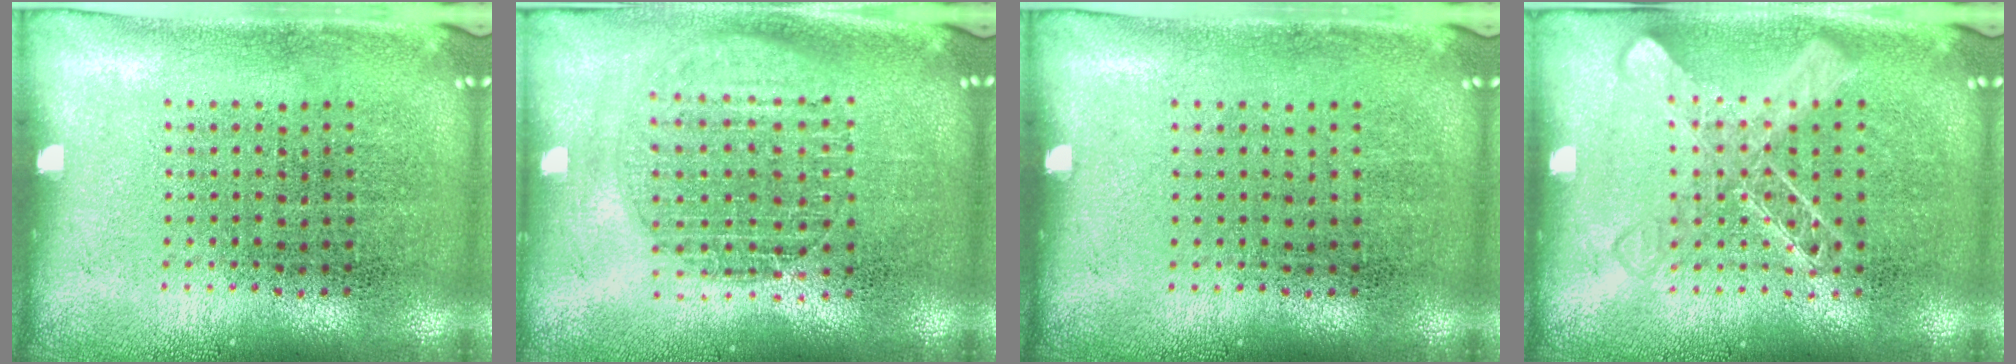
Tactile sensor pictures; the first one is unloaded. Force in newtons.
{"total": 1.6, "press": 1.4, "slide": 0.7}
{"total": 0.0}
{"total": 2.3, "press": 2.3, "slide": 0.4}